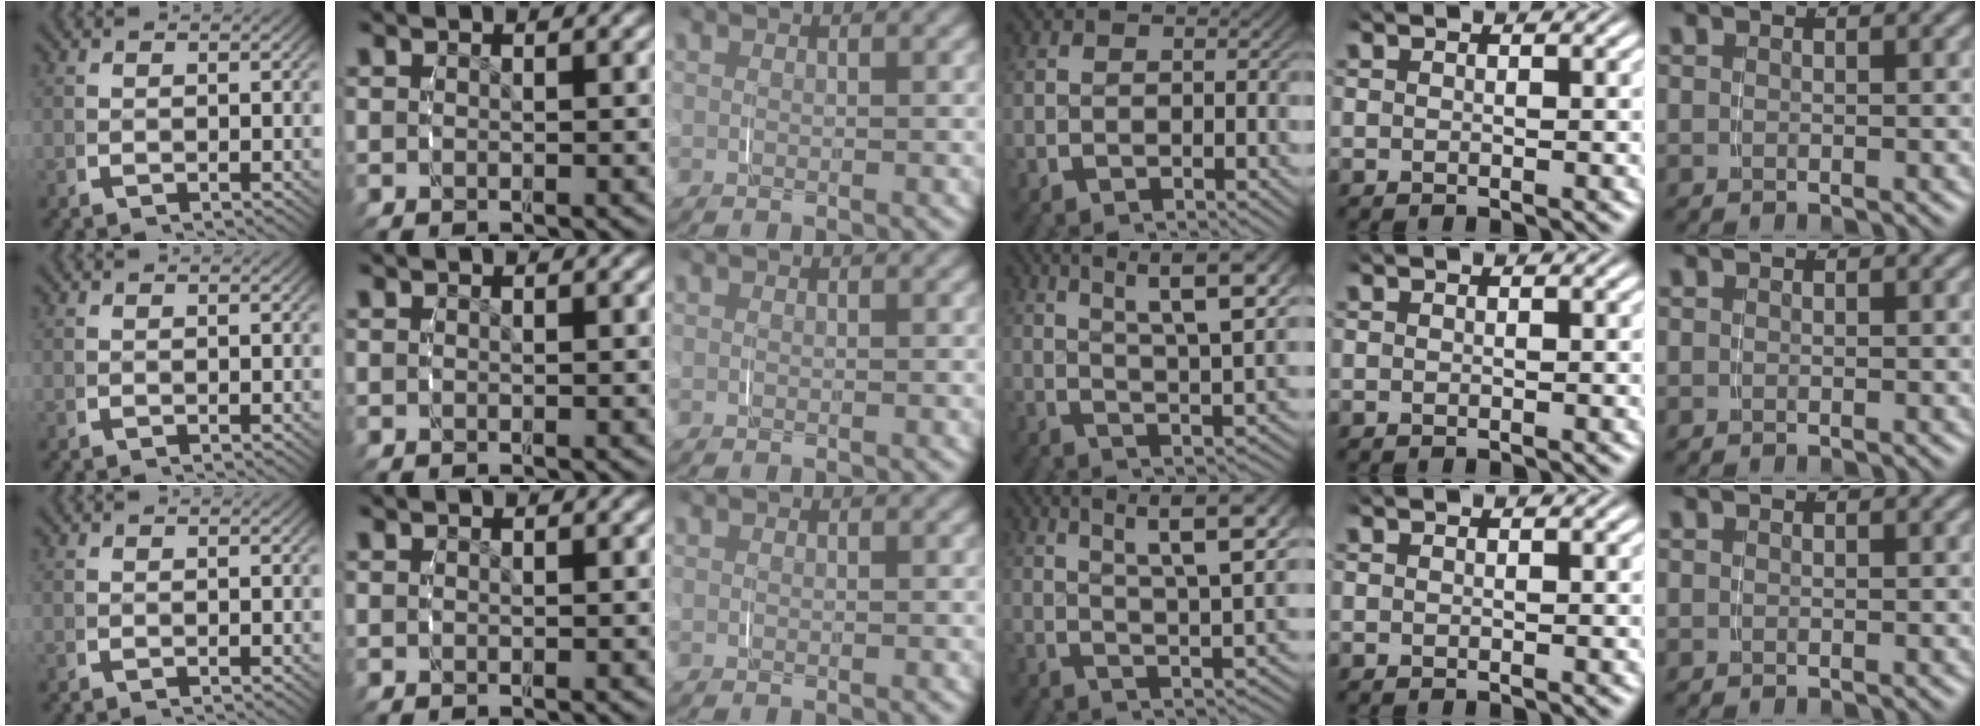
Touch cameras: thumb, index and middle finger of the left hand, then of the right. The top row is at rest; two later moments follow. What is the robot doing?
{"motion": "grasp_and_lifting", "object": "measuring cup"}